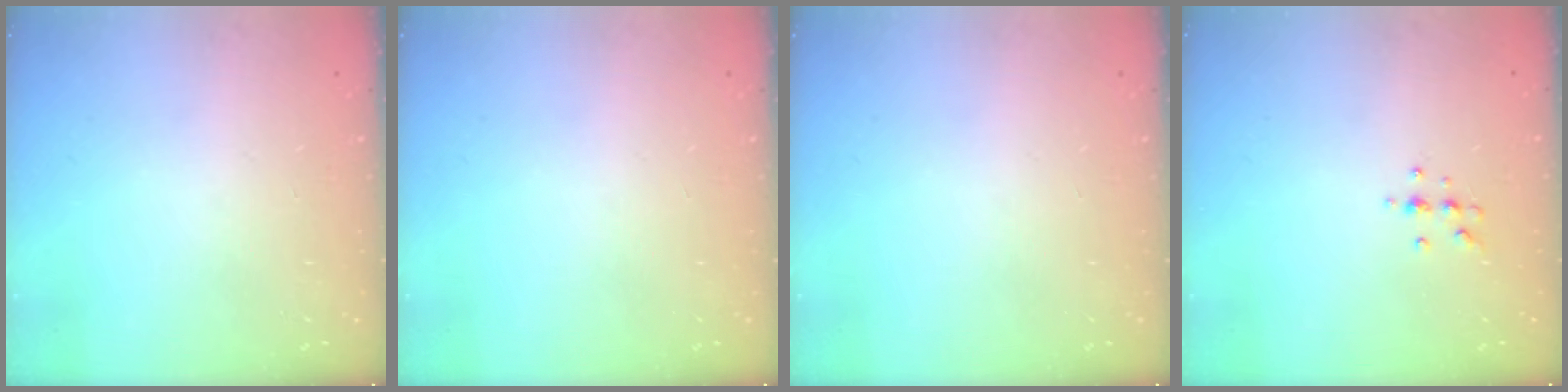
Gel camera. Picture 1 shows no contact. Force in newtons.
{"total": 0.0}
{"total": 0.0}
{"total": 4.8, "press": 4.8, "slide": 0.9}